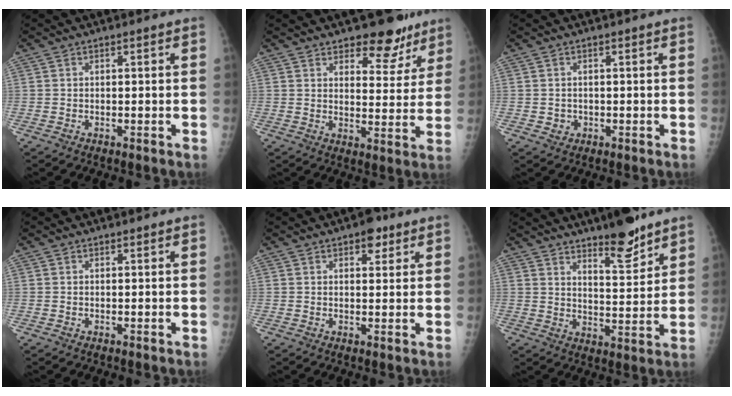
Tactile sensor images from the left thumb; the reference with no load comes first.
{"total": 9.1, "force": [6.6, 4.4, 4.4], "torque": [-0.016, -0.038, 0.092]}
{"total": 1.5, "force": [-0.2, 1.5, 0.3], "torque": [-0.001, 0.003, 0.002]}
{"total": 0.0}
{"total": 4.0, "force": [2.4, 2.2, 2.4], "torque": [-0.013, -0.007, 0.028]}
{"total": 9.8, "force": [7.3, 2.5, 6.0], "torque": [-0.072, -0.057, 0.118]}